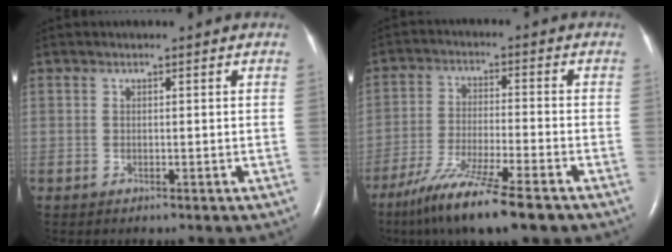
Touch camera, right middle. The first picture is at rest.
{"total": 12.6, "force": [-9.1, 0.4, 8.8], "torque": [-0.163, -0.040, -0.156]}